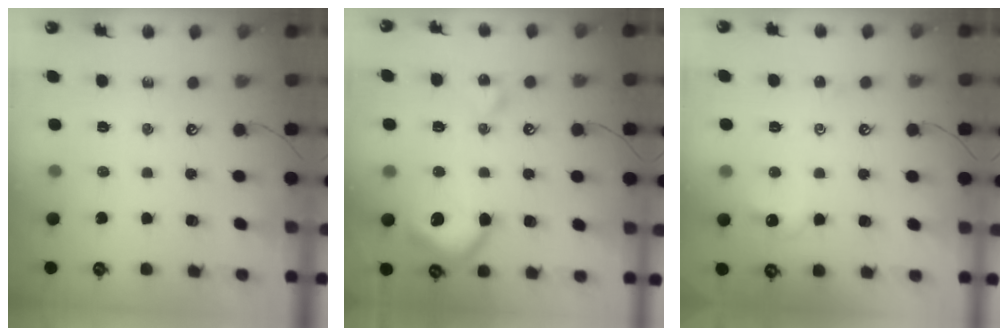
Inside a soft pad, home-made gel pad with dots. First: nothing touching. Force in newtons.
{"total": 12.6, "press": 12.5, "slide": 1.4}
{"total": 2.4, "press": 2.3, "slide": 0.7}